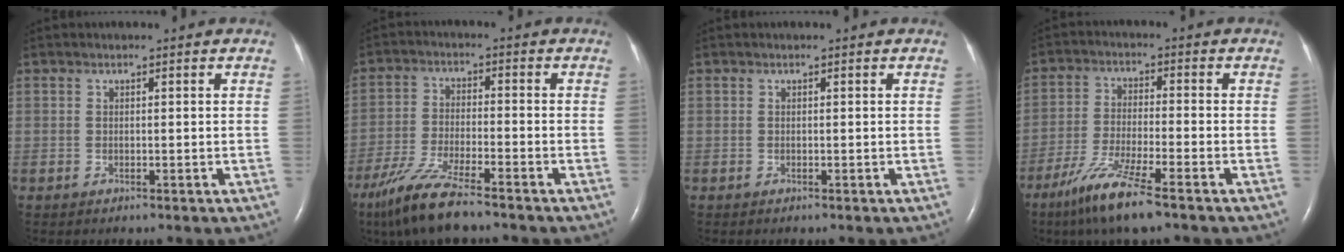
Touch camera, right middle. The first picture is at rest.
{"total": 9.5, "force": [-7.3, 1.0, 6.1], "torque": [-0.130, -0.029, -0.137]}
{"total": 0.0}
{"total": 9.1, "force": [-6.2, 0.2, 6.6], "torque": [-0.143, -0.028, -0.121]}